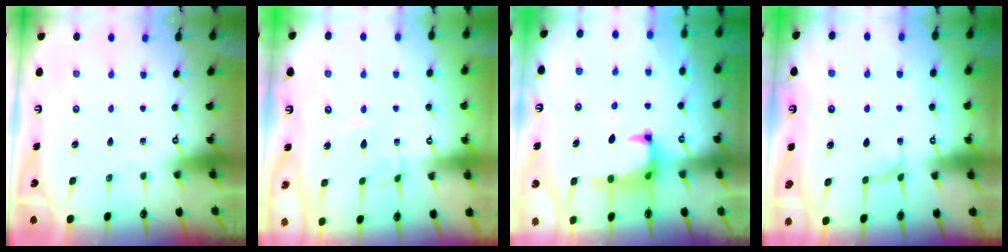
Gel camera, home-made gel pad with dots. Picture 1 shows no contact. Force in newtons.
{"total": 3.3, "press": 3.3, "slide": 0.1}
{"total": 1.2, "press": 0.8, "slide": 1.0}
{"total": 1.1, "press": 0.9, "slide": 0.6}